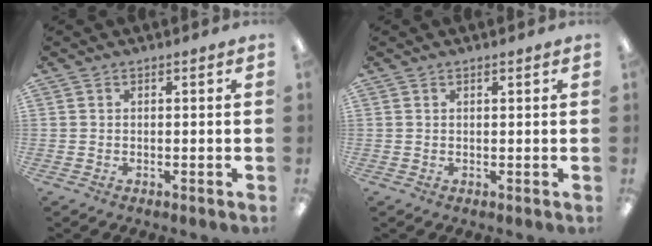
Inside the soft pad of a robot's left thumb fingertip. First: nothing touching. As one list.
[{"total": 0.9, "force": [0.6, 0.2, 0.6], "torque": [-0.013, 0.000, 0.011]}]